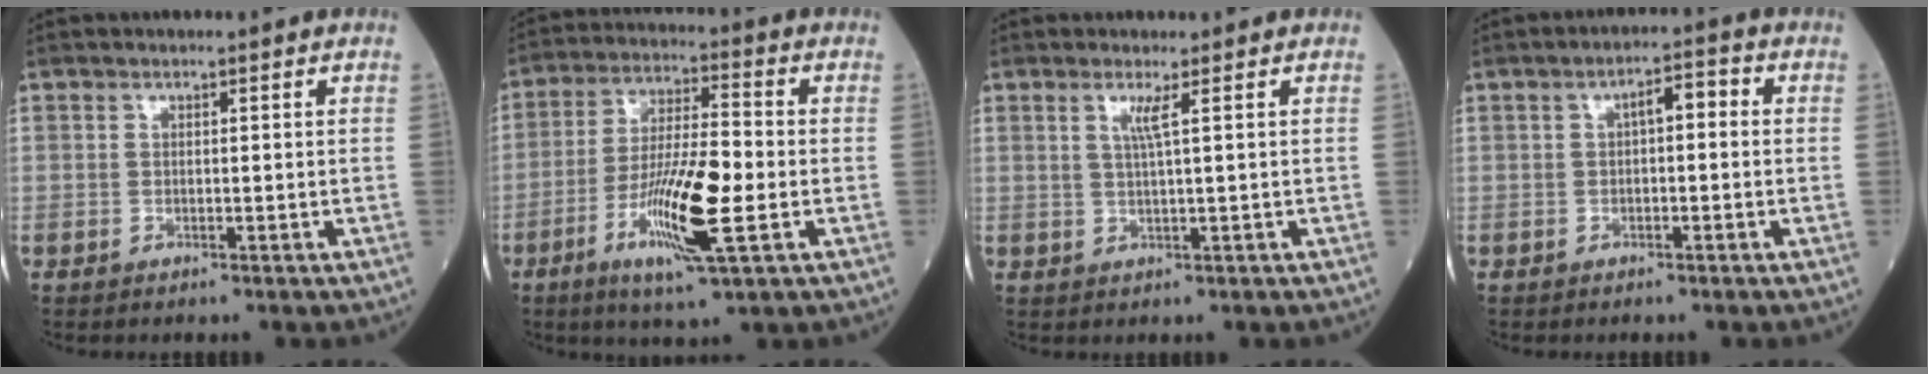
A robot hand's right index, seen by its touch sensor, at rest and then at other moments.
{"total": 12.9, "force": [-3.9, 1.4, 12.2], "torque": [-0.232, -0.012, -0.071]}
{"total": 2.3, "force": [0.9, -0.6, 2.0], "torque": [-0.044, -0.002, 0.020]}
{"total": 3.7, "force": [0.5, 1.3, 3.5], "torque": [-0.053, 0.022, 0.006]}